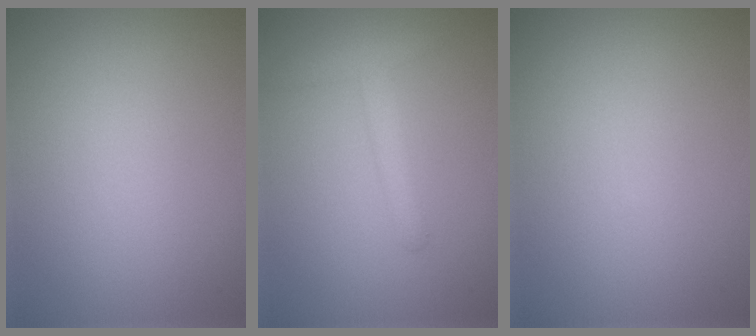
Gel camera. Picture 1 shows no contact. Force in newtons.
{"total": 2.1, "press": 2.1, "slide": 0.1}
{"total": 0.0}